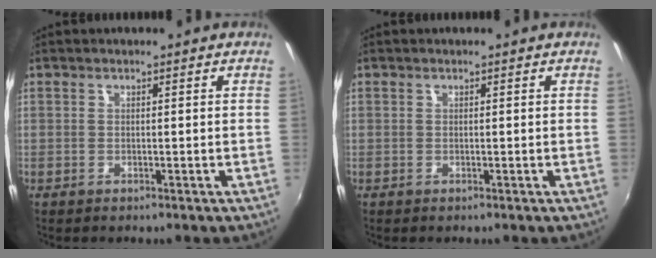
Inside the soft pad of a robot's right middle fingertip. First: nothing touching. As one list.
[{"total": 0.0}]